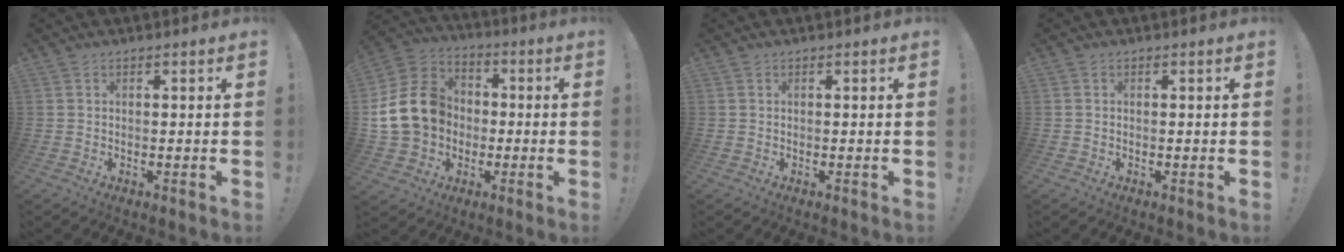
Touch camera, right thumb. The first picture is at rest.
{"total": 17.6, "force": [0.1, 14.7, 9.5], "torque": [-0.166, 0.021, 0.016]}
{"total": 0.0}
{"total": 0.0}